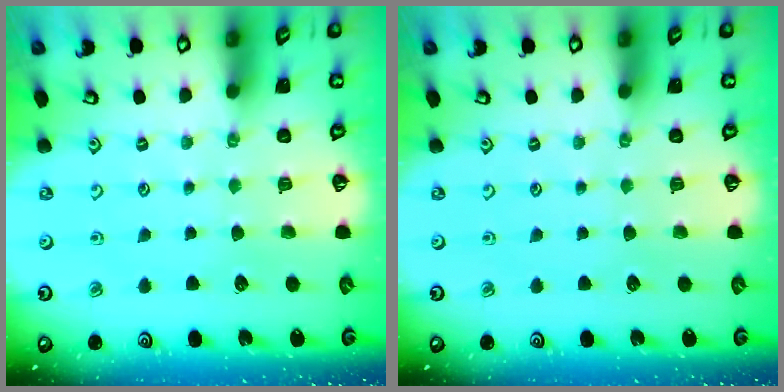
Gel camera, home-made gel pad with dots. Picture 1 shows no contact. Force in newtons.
{"total": 0.0}